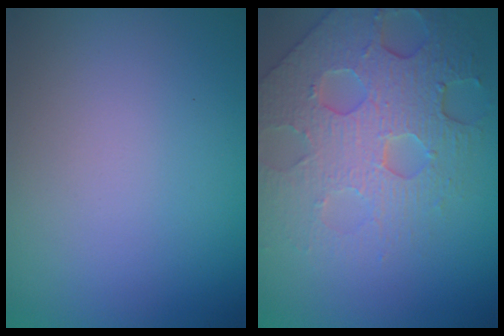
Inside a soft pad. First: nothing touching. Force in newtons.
{"total": 7.1, "press": 5.5, "slide": 4.5}